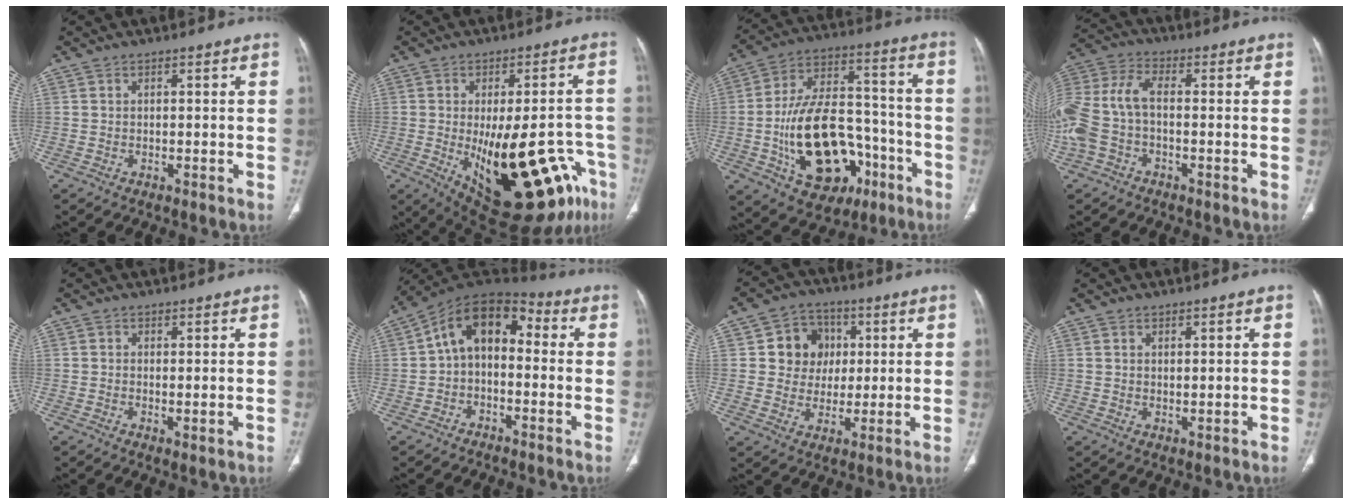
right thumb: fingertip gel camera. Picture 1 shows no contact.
{"total": 27.2, "force": [-10.0, 11.7, 22.5], "torque": [-0.241, 0.007, -0.112]}
{"total": 24.1, "force": [-7.7, 14.7, 17.5], "torque": [-0.280, 0.052, -0.103]}
{"total": 12.6, "force": [-2.0, 7.3, 10.1], "torque": [-0.245, 0.031, -0.039]}
{"total": 1.3, "force": [0.1, 0.5, 1.2], "torque": [-0.028, -0.008, 0.003]}
{"total": 11.6, "force": [0.1, 7.6, 8.7], "torque": [-0.113, 0.046, -0.016]}
{"total": 9.6, "force": [2.0, 8.8, 3.3], "torque": [-0.003, 0.003, 0.033]}
{"total": 1.1, "force": [0.9, 0.5, 0.6], "torque": [-0.004, -0.007, 0.015]}